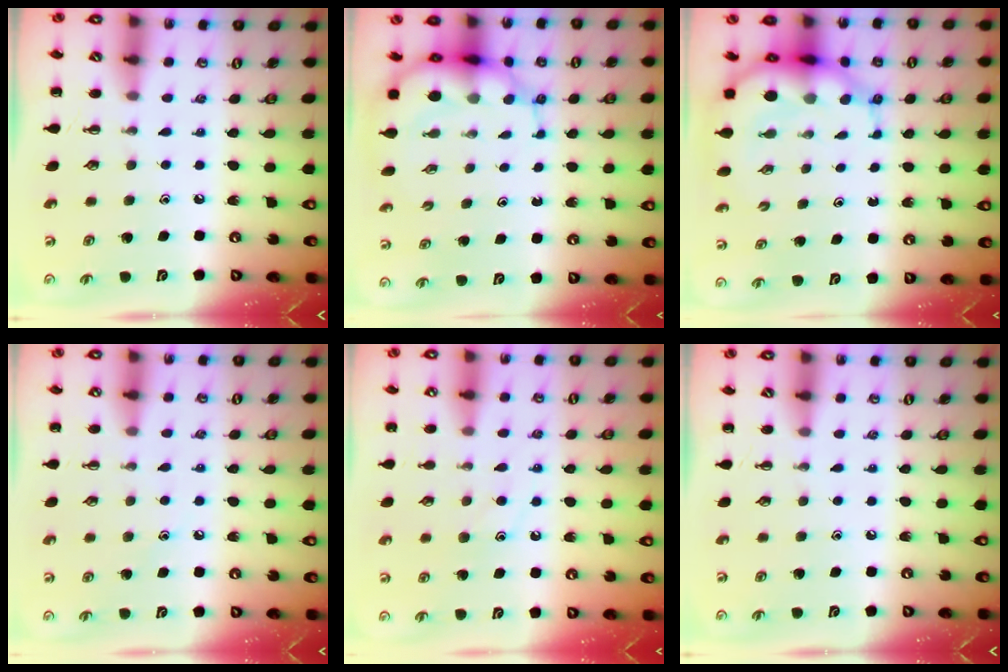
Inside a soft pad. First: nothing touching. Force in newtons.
{"total": 7.6, "press": 7.3, "slide": 2.2}
{"total": 8.7, "press": 8.3, "slide": 2.4}
{"total": 6.3, "press": 6.1, "slide": 1.8}
{"total": 9.3, "press": 9.3, "slide": 1.1}
{"total": 0.0}